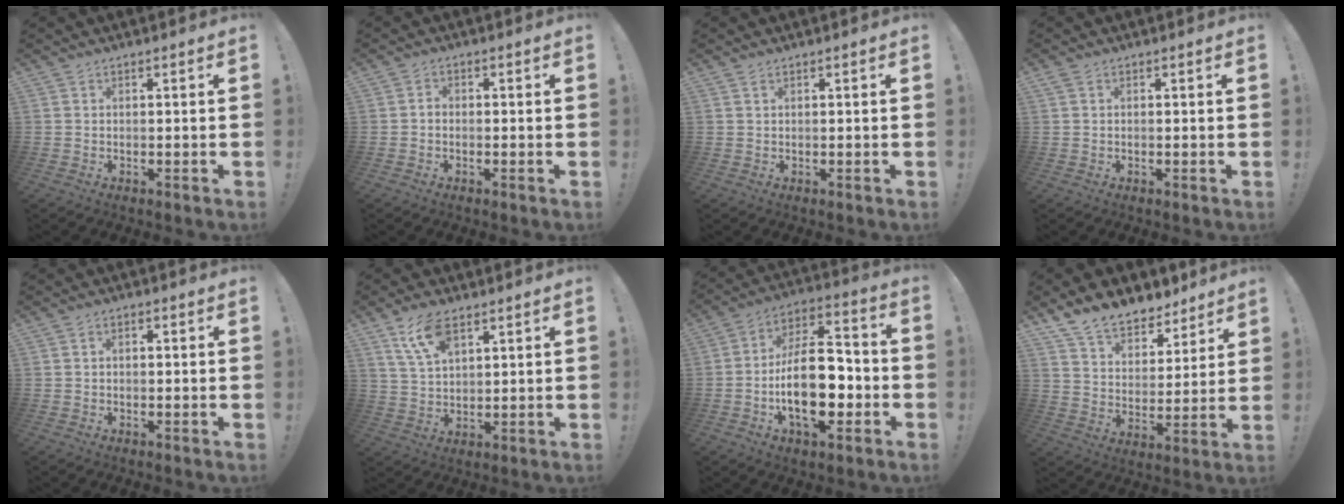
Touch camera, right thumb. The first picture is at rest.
{"total": 1.4, "force": [-0.9, 0.8, 0.7], "torque": [-0.010, 0.007, -0.017]}
{"total": 0.9, "force": [0.6, 0.2, 0.6], "torque": [-0.012, 0.000, 0.011]}
{"total": 0.8, "force": [0.3, 0.6, 0.4], "torque": [-0.010, 0.004, 0.005]}
{"total": 1.3, "force": [-0.6, 0.9, 0.8], "torque": [-0.021, 0.008, -0.010]}
{"total": 9.4, "force": [5.6, 4.5, 6.1], "torque": [-0.107, -0.017, 0.106]}
{"total": 21.0, "force": [-4.6, 10.7, 17.4], "torque": [-0.312, 0.019, -0.076]}
{"total": 11.7, "force": [9.9, 5.4, 2.9], "torque": [-0.058, -0.080, 0.186]}